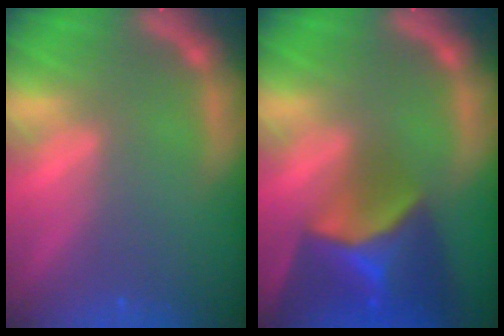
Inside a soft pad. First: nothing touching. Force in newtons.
{"total": 9.9}